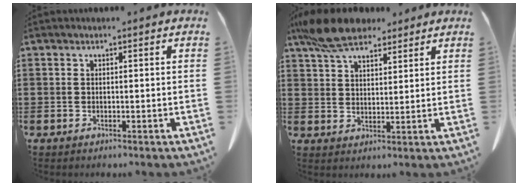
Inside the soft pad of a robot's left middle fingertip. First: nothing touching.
{"total": 8.8, "force": [7.0, 3.3, 4.2], "torque": [-0.103, -0.007, 0.133]}